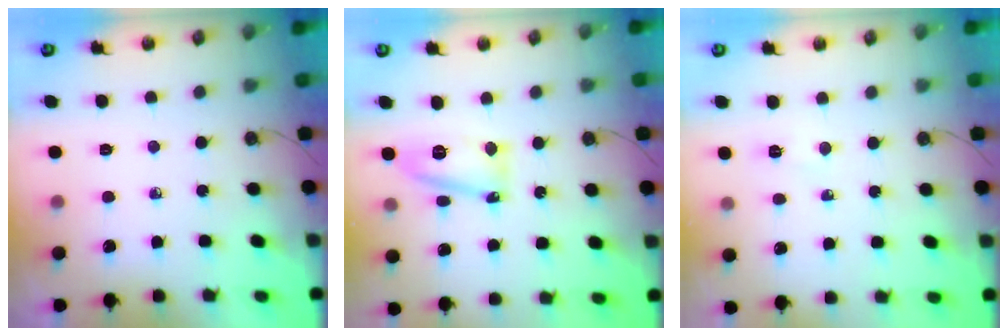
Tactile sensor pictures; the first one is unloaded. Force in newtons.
{"total": 12.4, "press": 11.7, "slide": 4.2}
{"total": 3.4, "press": 3.4, "slide": 0.6}